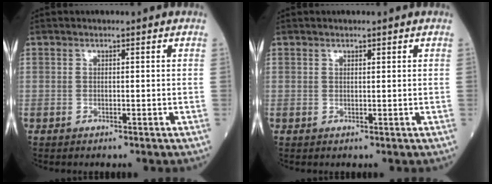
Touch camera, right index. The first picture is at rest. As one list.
[{"total": 0.8, "force": [0.4, 0.5, 0.4], "torque": [-0.015, 0.004, 0.009]}]